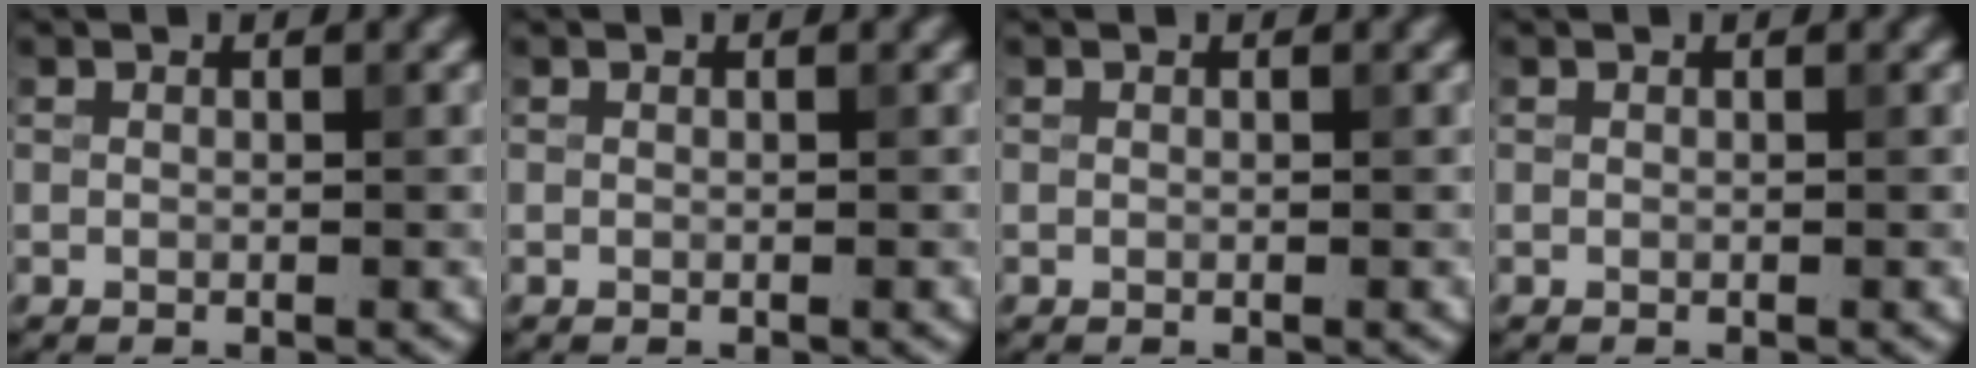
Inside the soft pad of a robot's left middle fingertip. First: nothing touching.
{"total": 0.0}
{"total": 0.0}
{"total": 0.0}